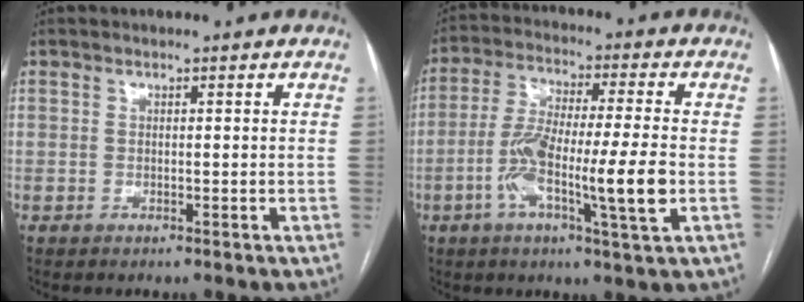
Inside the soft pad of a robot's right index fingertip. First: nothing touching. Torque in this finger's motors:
{"motor_torque": [1.32, 0.34, 0.46, 0.21]}